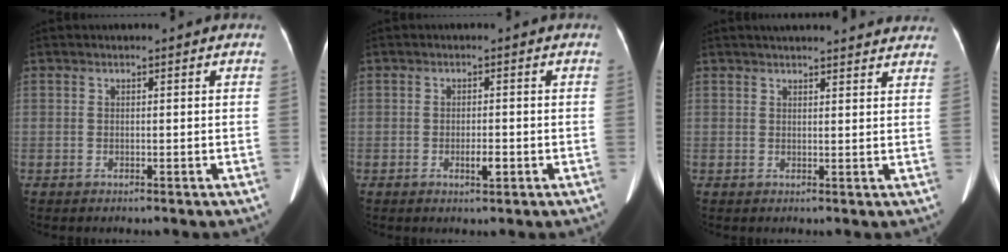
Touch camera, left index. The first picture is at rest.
{"total": 1.9, "force": [-0.7, 0.5, 1.7], "torque": [-0.030, -0.002, -0.009]}
{"total": 17.2, "force": [15.9, 2.7, 6.2], "torque": [-0.073, 0.028, 0.189]}